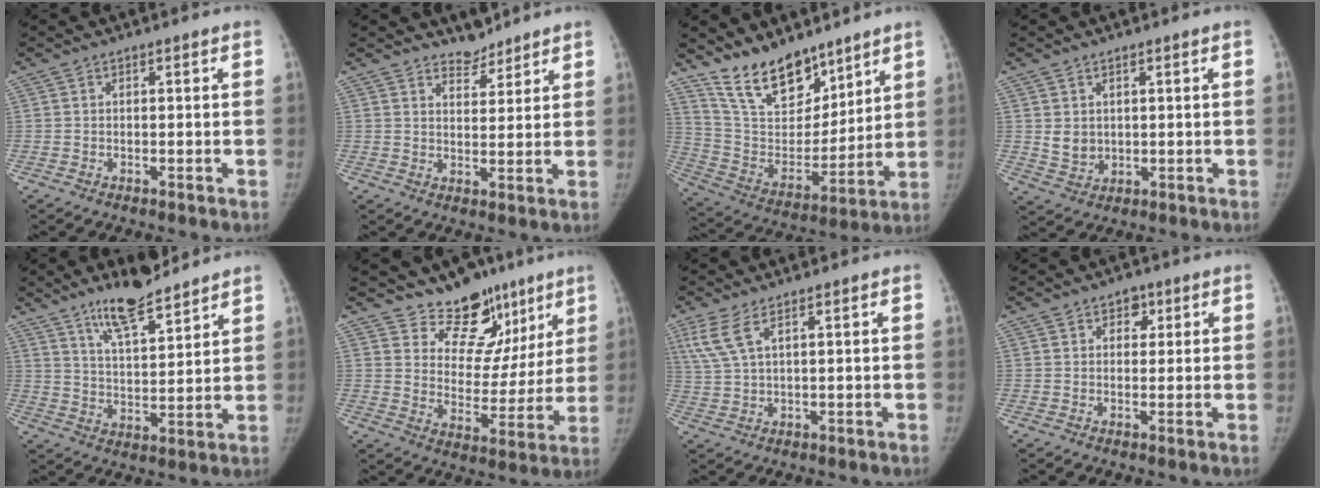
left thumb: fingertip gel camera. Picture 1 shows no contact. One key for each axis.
{"total": 4.0, "fx": 3.6, "fy": 1.5, "fz": 0.6, "tx": 0.010, "ty": -0.030, "tz": 0.059}
{"total": 16.6, "fx": 12.9, "fy": 7.6, "fz": 7.2, "tx": -0.080, "ty": -0.072, "tz": 0.243}
{"total": 3.9, "fx": 1.1, "fy": 3.3, "fz": 1.9, "tx": -0.021, "ty": -0.015, "tz": 0.032}
{"total": 11.6, "fx": 8.9, "fy": 2.9, "fz": 6.8, "tx": -0.098, "ty": -0.059, "tz": 0.159}
{"total": 14.4, "fx": 11.2, "fy": 8.2, "fz": 3.9, "tx": 0.004, "ty": -0.076, "tz": 0.163}
{"total": 5.3, "fx": 3.0, "fy": 1.6, "fz": 4.0, "tx": -0.102, "ty": -0.004, "tz": 0.072}
{"total": 2.7, "fx": 1.3, "fy": 2.0, "fz": 1.2, "tx": 0.004, "ty": -0.003, "tz": 0.015}